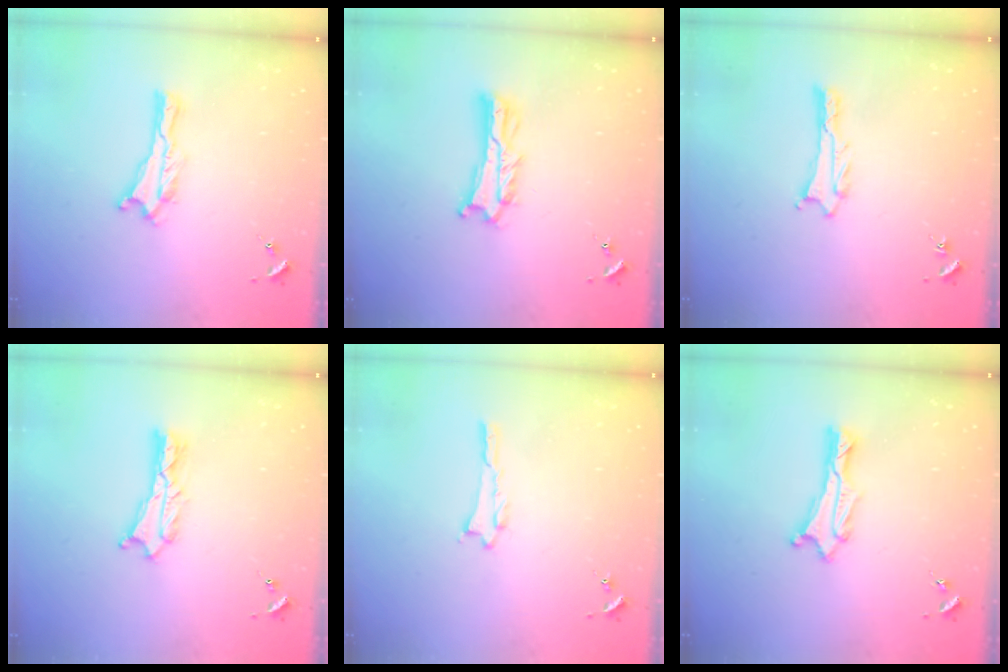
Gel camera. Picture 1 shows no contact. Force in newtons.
{"total": 3.1, "press": 3.1, "slide": 0.4}
{"total": 1.1, "press": 1.1, "slide": 0.1}
{"total": 1.8, "press": 1.7, "slide": 0.2}
{"total": 0.0}
{"total": 0.9, "press": 0.8, "slide": 0.1}